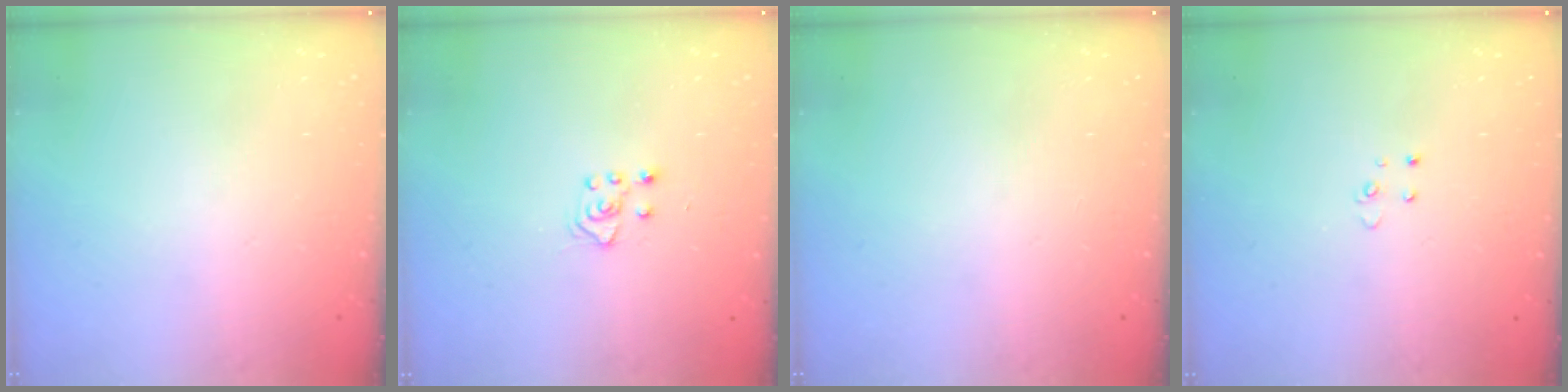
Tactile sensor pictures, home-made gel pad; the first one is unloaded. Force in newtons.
{"total": 4.9, "press": 4.8, "slide": 0.8}
{"total": 0.0}
{"total": 2.6, "press": 2.6, "slide": 0.2}